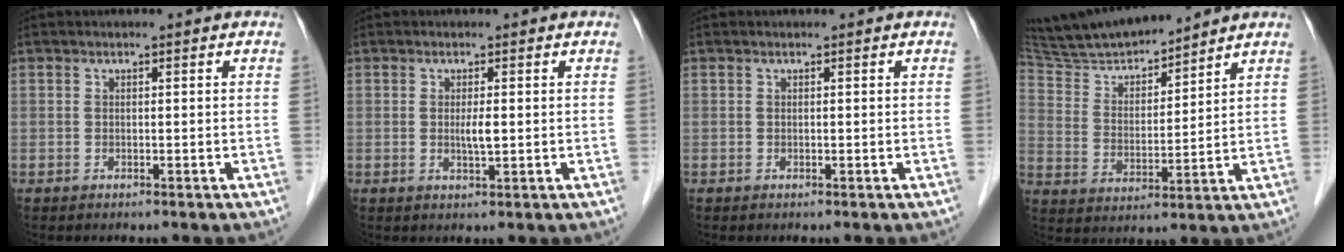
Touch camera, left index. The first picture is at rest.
{"total": 1.9, "force": [0.1, 0.3, 1.8], "torque": [-0.036, -0.002, 0.002]}
{"total": 0.0}
{"total": 12.9, "force": [12.2, 1.1, 4.1], "torque": [-0.083, 0.014, 0.231]}